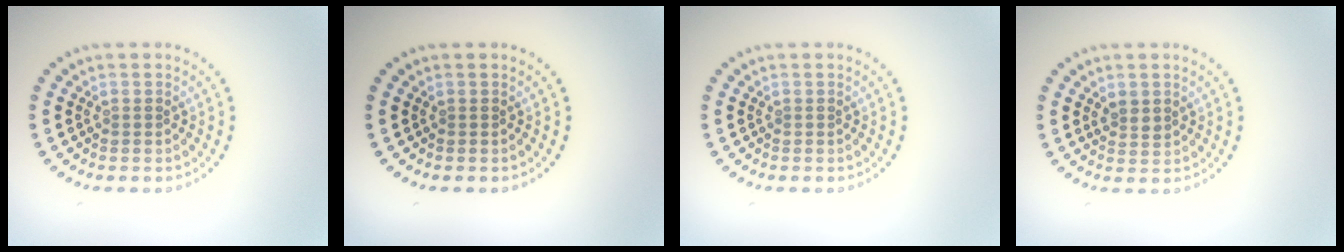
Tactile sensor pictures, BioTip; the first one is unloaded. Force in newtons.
{"total": 0.0}
{"total": 0.0}
{"total": 1.4, "press": 1.3, "slide": 0.5}